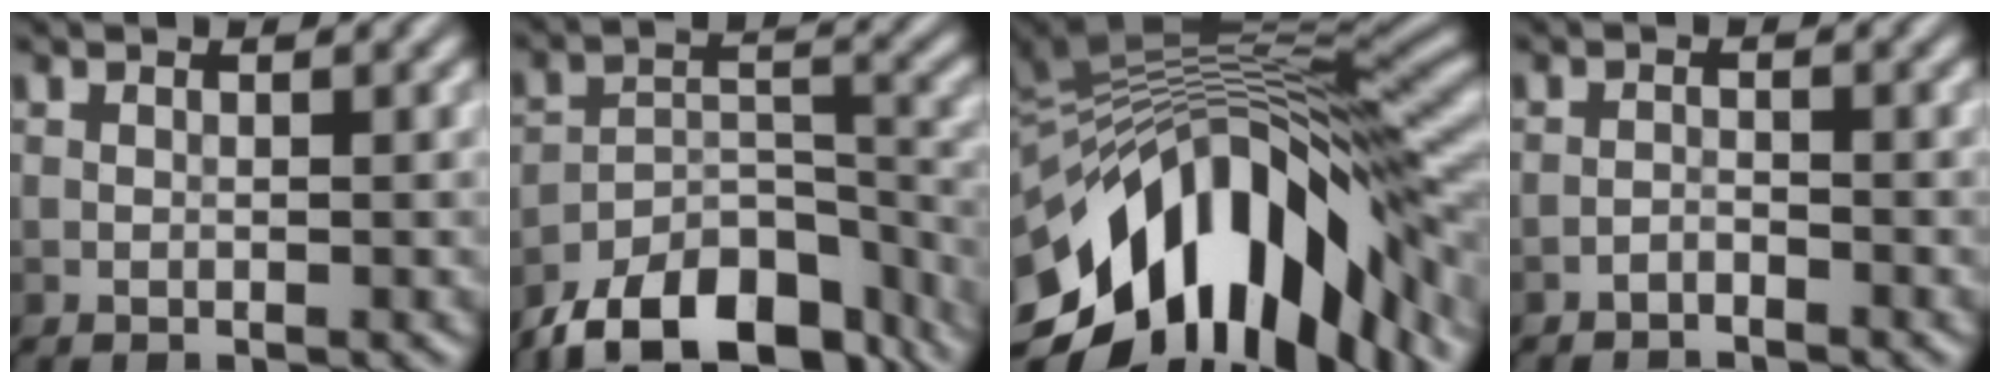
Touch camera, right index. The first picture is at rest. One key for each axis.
{"total": 11.3, "fx": -8.7, "fy": 4.9, "fz": 5.4, "tx": -0.093, "ty": 0.003, "tz": -0.142}
{"total": 15.3, "fx": -6.0, "fy": 7.0, "fz": 12.3, "tx": -0.202, "ty": 0.010, "tz": -0.099}
{"total": 1.0, "fx": -1.0, "fy": 0.2, "fz": 0.2, "tx": -0.003, "ty": 0.003, "tz": -0.020}